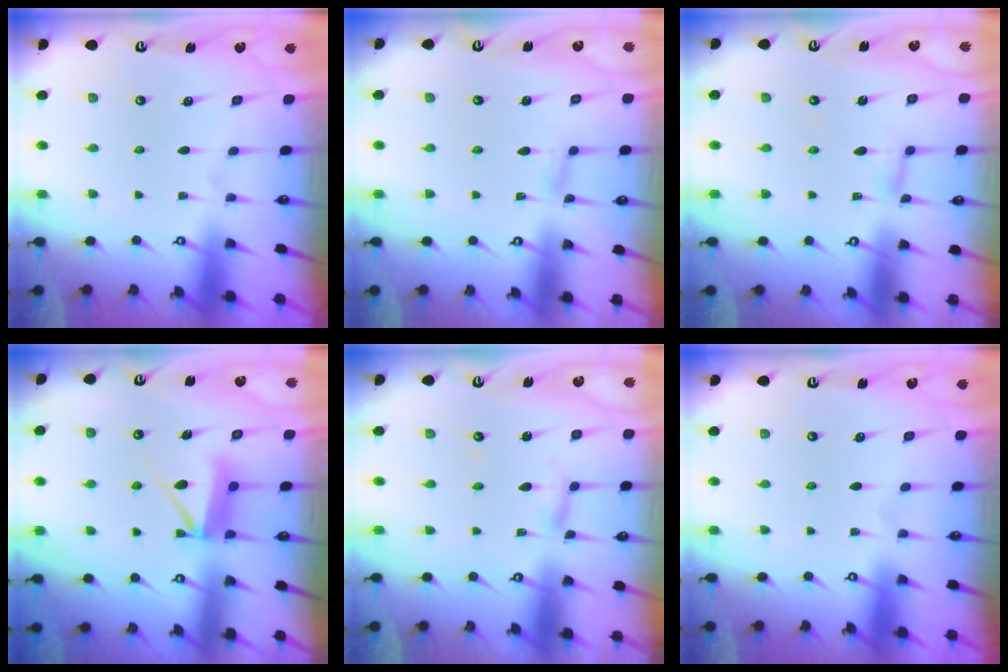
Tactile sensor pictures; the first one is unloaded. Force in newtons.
{"total": 2.9, "press": 2.9, "slide": 0.4}
{"total": 2.8, "press": 2.8, "slide": 0.2}
{"total": 7.8, "press": 7.7, "slide": 0.6}
{"total": 2.7, "press": 2.7, "slide": 0.1}
{"total": 0.0}